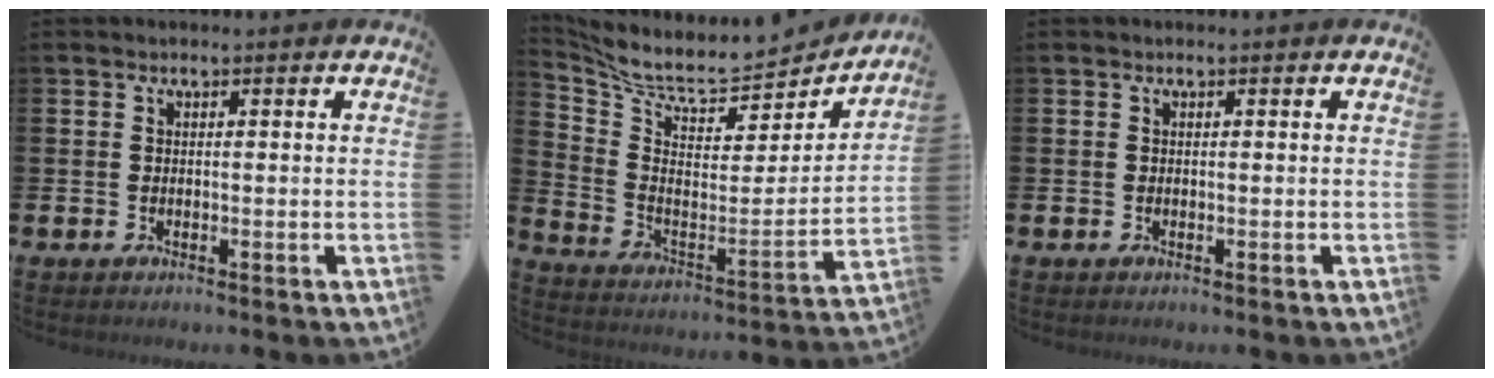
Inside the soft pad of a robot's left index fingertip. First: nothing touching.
{"total": 8.3, "force": [7.3, 2.4, 3.1], "torque": [-0.088, -0.065, 0.119]}
{"total": 0.0}